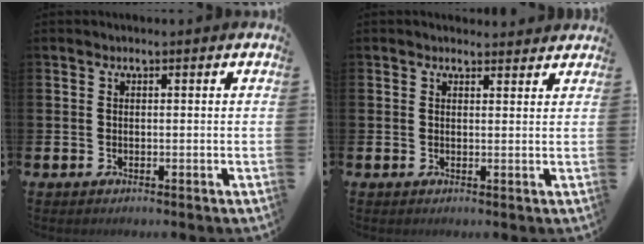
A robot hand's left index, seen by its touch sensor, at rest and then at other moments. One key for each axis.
{"total": 1.4, "fx": 1.4, "fy": 0.3, "fz": -0.1, "tx": 0.005, "ty": -0.004, "tz": 0.025}